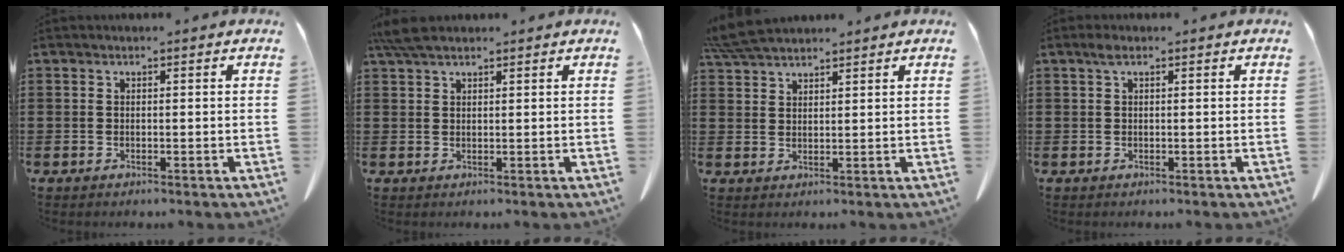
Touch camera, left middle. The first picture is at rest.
{"total": 4.0, "force": [3.0, 1.0, 2.4], "torque": [-0.055, 0.000, 0.059]}
{"total": 5.4, "force": [4.9, 0.8, 2.2], "torque": [-0.058, -0.010, 0.094]}
{"total": 1.2, "force": [0.6, 0.4, 1.0], "torque": [-0.023, 0.003, 0.010]}